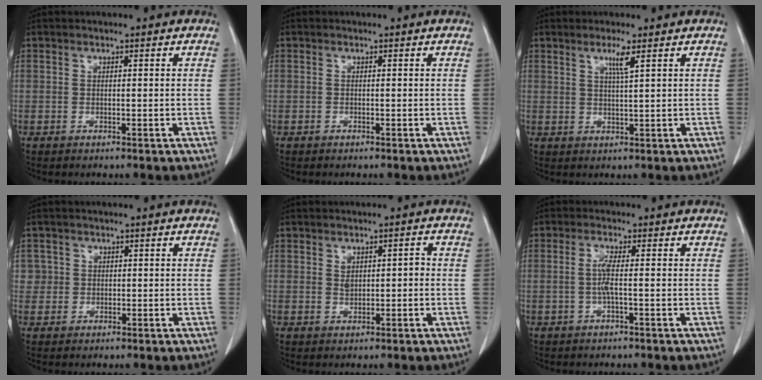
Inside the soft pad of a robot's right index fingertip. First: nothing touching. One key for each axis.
{"total": 0.0}
{"total": 2.6, "fx": 1.5, "fy": -0.2, "fz": 2.1, "tx": -0.045, "ty": -0.003, "tz": 0.028}
{"total": 2.1, "fx": 0.5, "fy": 2.0, "fz": -0.2, "tx": 0.023, "ty": 0.006, "tz": 0.007}
{"total": 2.2, "fx": 0.3, "fy": 1.4, "fz": 1.7, "tx": -0.025, "ty": 0.011, "tz": 0.013}
{"total": 2.3, "fx": -0.2, "fy": -0.1, "fz": 2.3, "tx": -0.046, "ty": 0.002, "tz": -0.003}